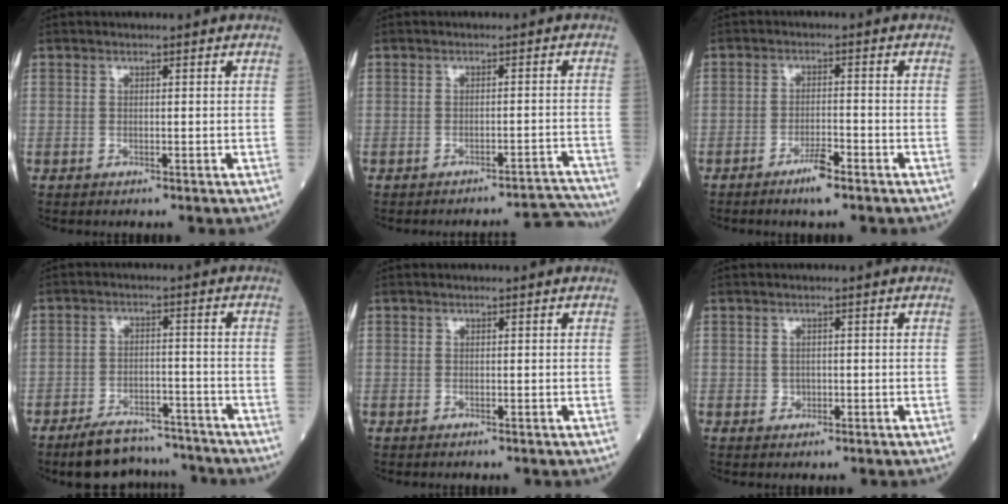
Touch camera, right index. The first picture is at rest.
{"total": 6.5, "force": [-6.3, -1.4, -0.4], "torque": [0.026, 0.008, -0.080]}
{"total": 3.7, "force": [-2.6, 0.4, 2.7], "torque": [-0.051, -0.002, -0.045]}
{"total": 8.6, "force": [-8.0, 2.8, 1.9], "torque": [-0.021, 0.011, -0.125]}
{"total": 0.0}
{"total": 1.0, "force": [-0.2, 1.0, 0.3], "torque": [-0.003, 0.003, -0.002]}